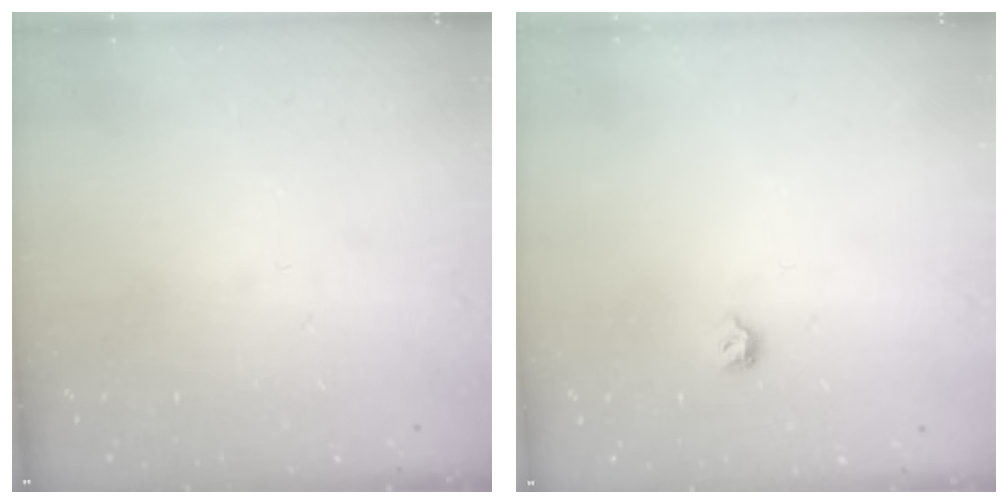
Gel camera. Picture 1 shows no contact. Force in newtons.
{"total": 4.0, "press": 4.0, "slide": 0.8}